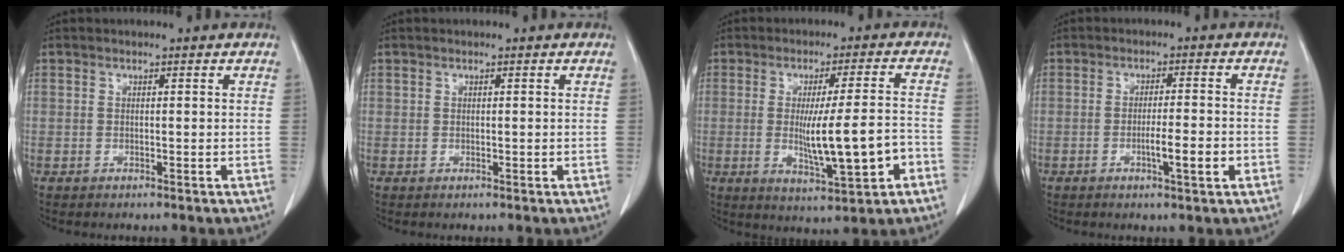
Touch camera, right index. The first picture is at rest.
{"total": 0.0}
{"total": 11.3, "force": [-2.6, 0.8, 10.9], "torque": [-0.175, -0.008, -0.032]}
{"total": 4.8, "force": [-1.6, 0.2, 4.5], "torque": [-0.067, -0.001, -0.022]}